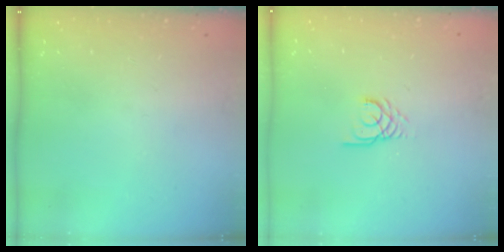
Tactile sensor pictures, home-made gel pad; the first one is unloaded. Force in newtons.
{"total": 3.0, "press": 3.0, "slide": 0.3}